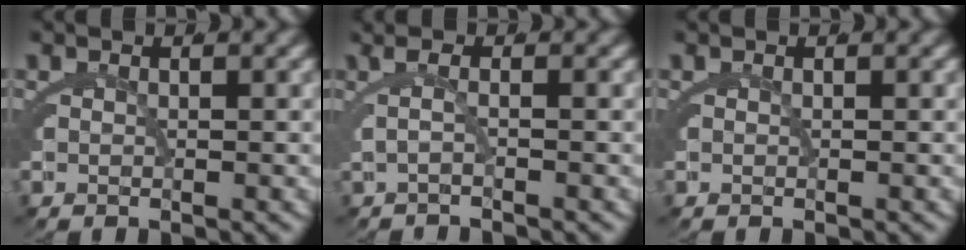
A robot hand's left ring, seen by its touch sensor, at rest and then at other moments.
{"total": 1.6, "force": [-0.5, -0.2, 1.5], "torque": [-0.031, 0.003, -0.007]}
{"total": 0.0}